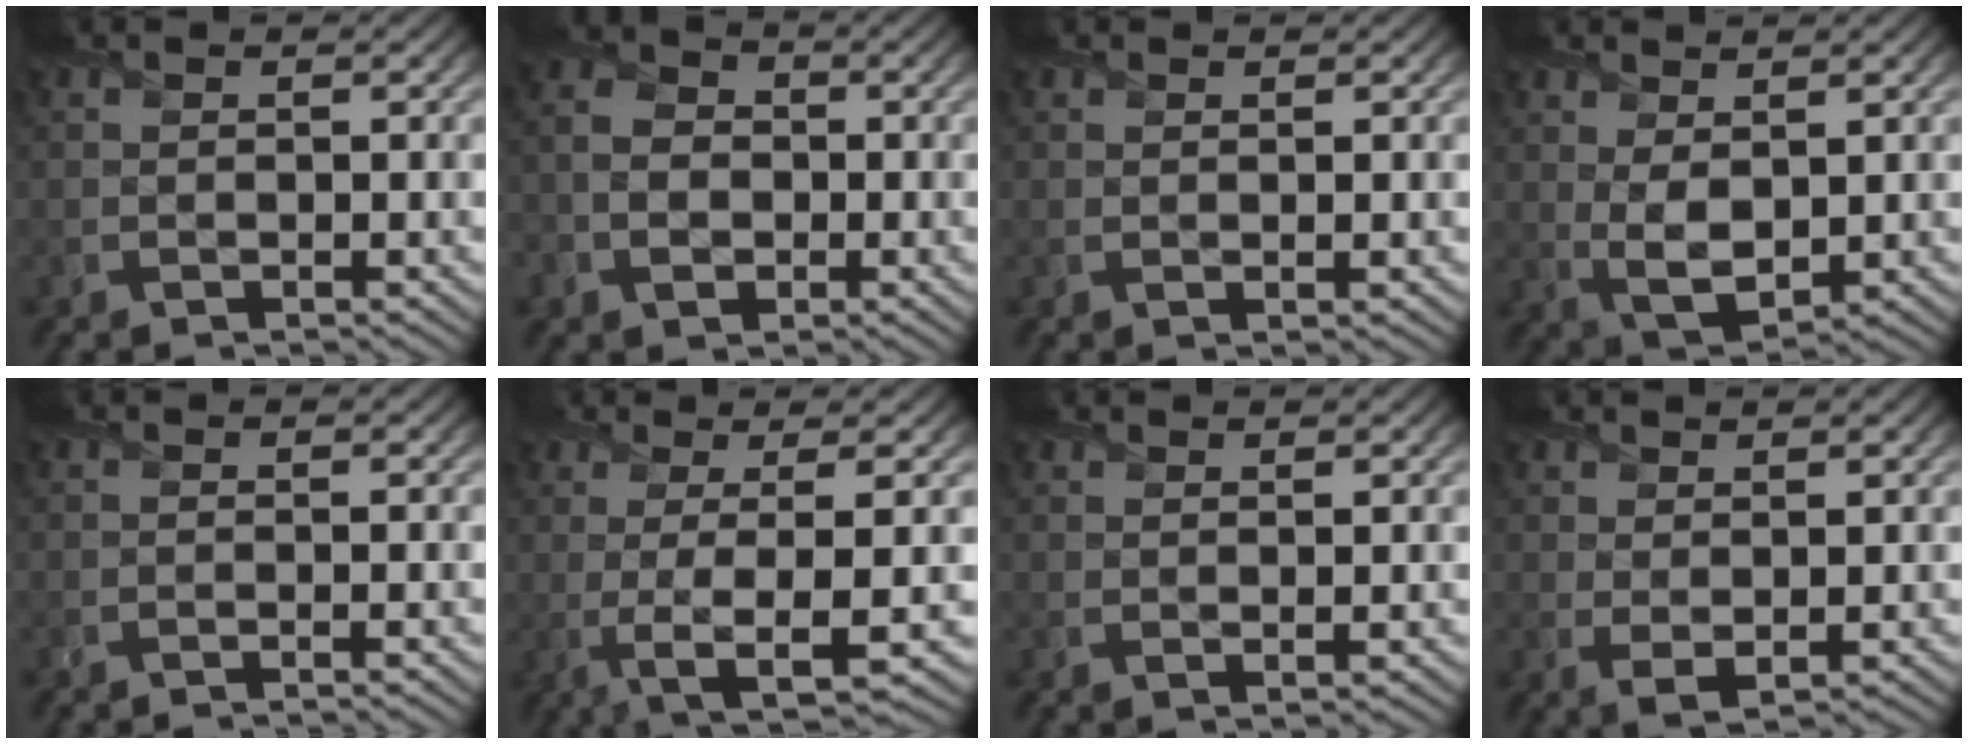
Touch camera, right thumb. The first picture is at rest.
{"total": 4.7, "force": [-1.3, 3.7, 2.5], "torque": [-0.049, -0.007, -0.033]}
{"total": 1.0, "force": [0.3, 0.1, 1.0], "torque": [-0.022, 0.004, 0.004]}
{"total": 4.5, "force": [1.3, 2.4, 3.6], "torque": [-0.088, -0.004, 0.030]}
{"total": 1.0, "force": [-0.5, 0.1, 0.8], "torque": [-0.006, 0.000, -0.018]}
{"total": 7.3, "force": [-0.4, 1.3, 7.2], "torque": [-0.119, 0.005, -0.003]}
{"total": 1.4, "force": [0.5, 0.2, 1.3], "torque": [-0.028, 0.006, 0.007]}
{"total": 1.9, "force": [0.8, 0.7, 1.6], "torque": [-0.038, -0.005, 0.019]}